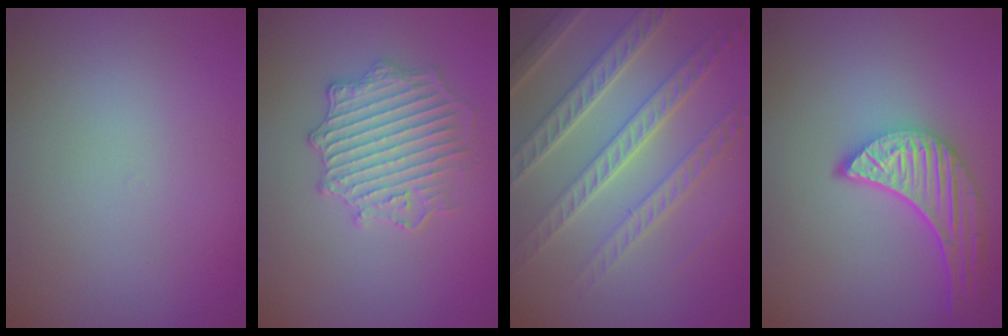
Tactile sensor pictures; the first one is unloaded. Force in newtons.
{"total": 4.1, "press": 4.1, "slide": 0.3}
{"total": 6.8, "press": 5.3, "slide": 4.3}
{"total": 5.0, "press": 4.0, "slide": 3.1}